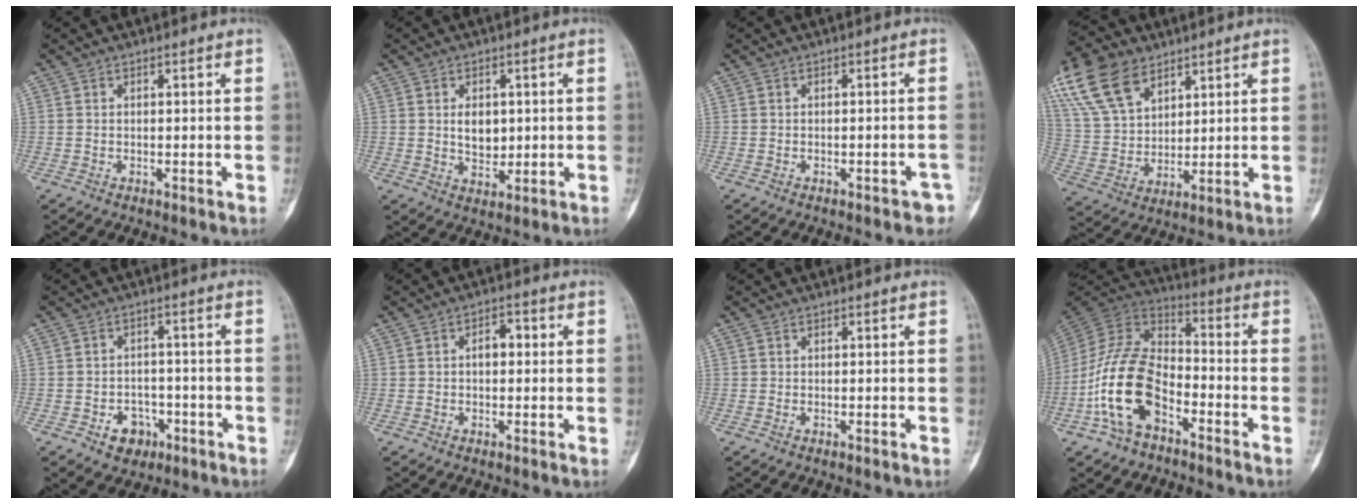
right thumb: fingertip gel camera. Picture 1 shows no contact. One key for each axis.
{"total": 5.0, "fx": 0.7, "fy": 3.3, "fz": 3.7, "tx": -0.040, "ty": -0.007, "tz": 0.017}
{"total": 3.4, "fx": -2.4, "fy": 1.5, "fz": 1.8, "tx": -0.014, "ty": 0.018, "tz": -0.022}
{"total": 16.0, "fx": 9.3, "fy": 9.5, "fz": 8.9, "tx": -0.163, "ty": -0.015, "tz": 0.183}
{"total": 5.3, "fx": -2.6, "fy": 4.1, "fz": 2.1, "tx": -0.002, "ty": 0.023, "tz": -0.032}
{"total": 3.4, "fx": 0.3, "fy": 2.1, "fz": 2.7, "tx": -0.027, "ty": 0.014, "tz": -0.001}
{"total": 0.0}
{"total": 16.7, "fx": -6.8, "fy": 9.5, "fz": 12.0, "tx": -0.227, "ty": 0.055, "tz": -0.137}